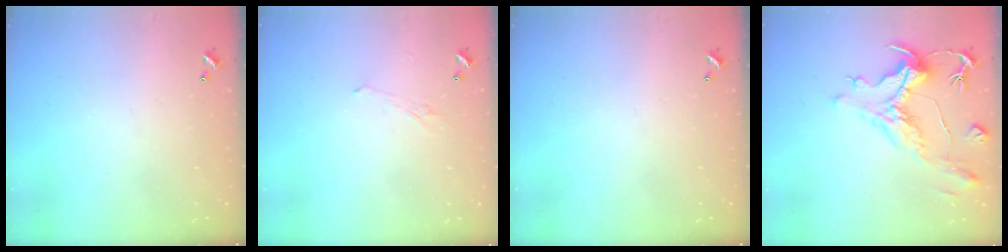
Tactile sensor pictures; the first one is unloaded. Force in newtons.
{"total": 0.9, "press": 0.7, "slide": 0.6}
{"total": 0.0}
{"total": 2.0, "press": 0.9, "slide": 1.8}